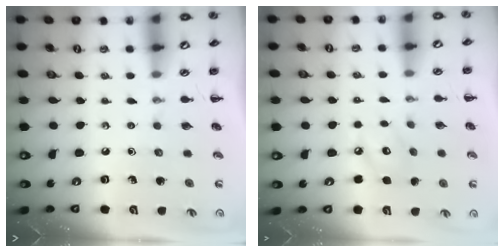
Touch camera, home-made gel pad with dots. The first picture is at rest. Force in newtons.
{"total": 5.8, "press": 5.8, "slide": 0.4}